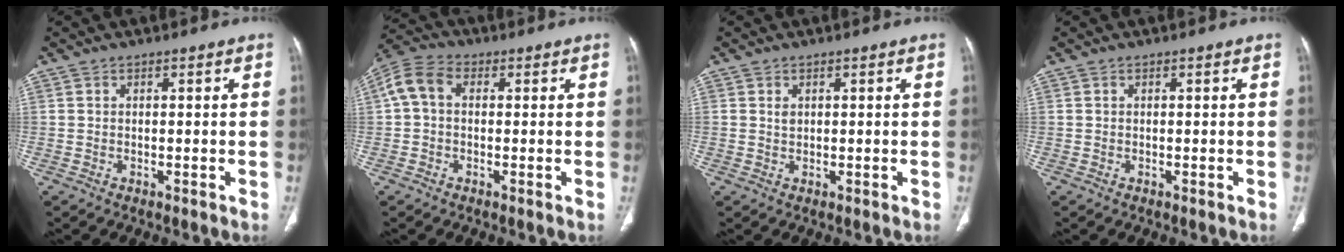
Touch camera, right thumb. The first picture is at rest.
{"total": 6.6, "force": [0.7, 4.6, 4.6], "torque": [-0.092, 0.024, 0.006]}
{"total": 1.1, "force": [0.4, 0.8, 0.6], "torque": [-0.008, -0.002, 0.009]}
{"total": 0.0}